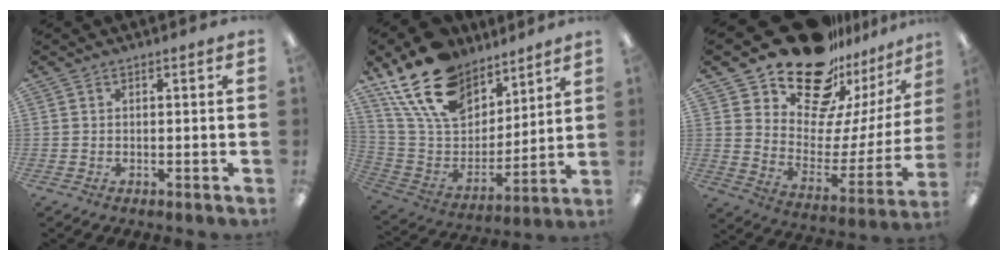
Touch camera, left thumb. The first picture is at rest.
{"total": 21.0, "force": [14.4, 11.9, 9.6], "torque": [-0.192, -0.076, 0.268]}
{"total": 22.7, "force": [17.7, 11.1, 8.8], "torque": [-0.139, -0.129, 0.317]}